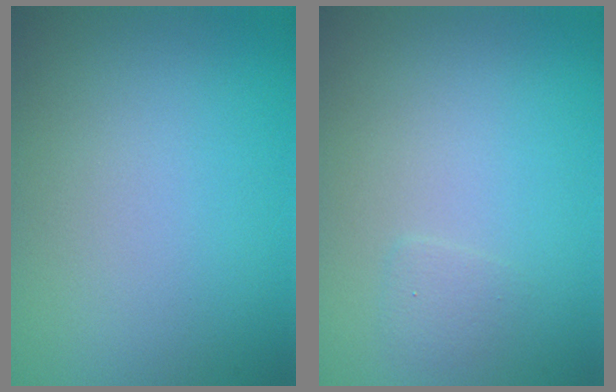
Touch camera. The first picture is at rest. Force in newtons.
{"total": 0.7, "press": 0.7, "slide": 0.1}